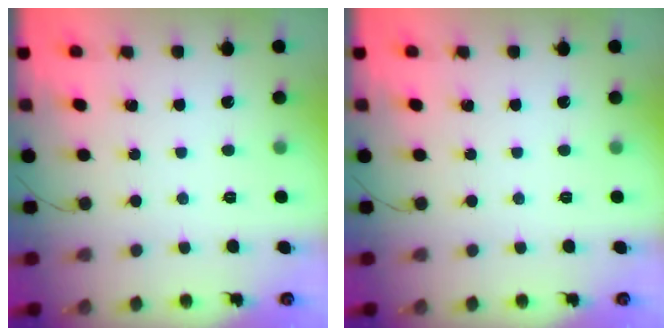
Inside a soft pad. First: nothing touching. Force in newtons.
{"total": 0.0}